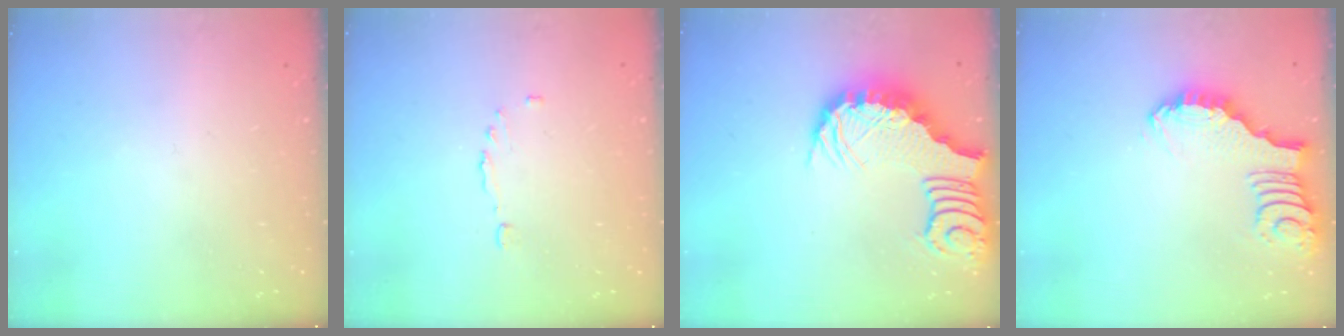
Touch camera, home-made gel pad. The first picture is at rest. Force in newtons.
{"total": 2.7, "press": 2.6, "slide": 0.8}
{"total": 3.9, "press": 3.8, "slide": 0.7}
{"total": 1.7, "press": 1.6, "slide": 0.4}